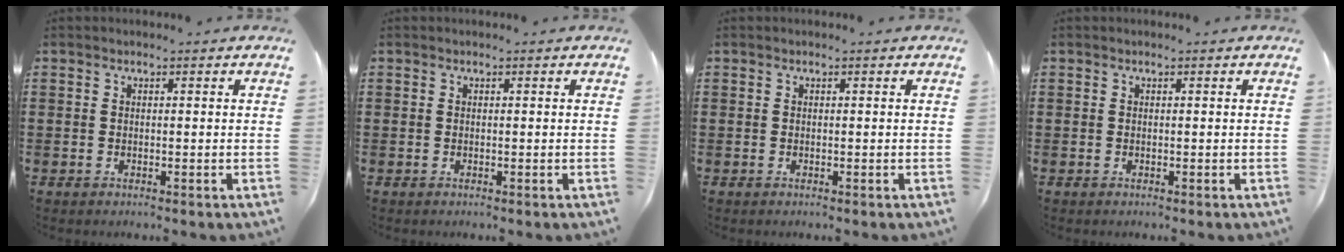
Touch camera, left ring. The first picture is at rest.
{"total": 0.0}
{"total": 0.0}
{"total": 0.0}